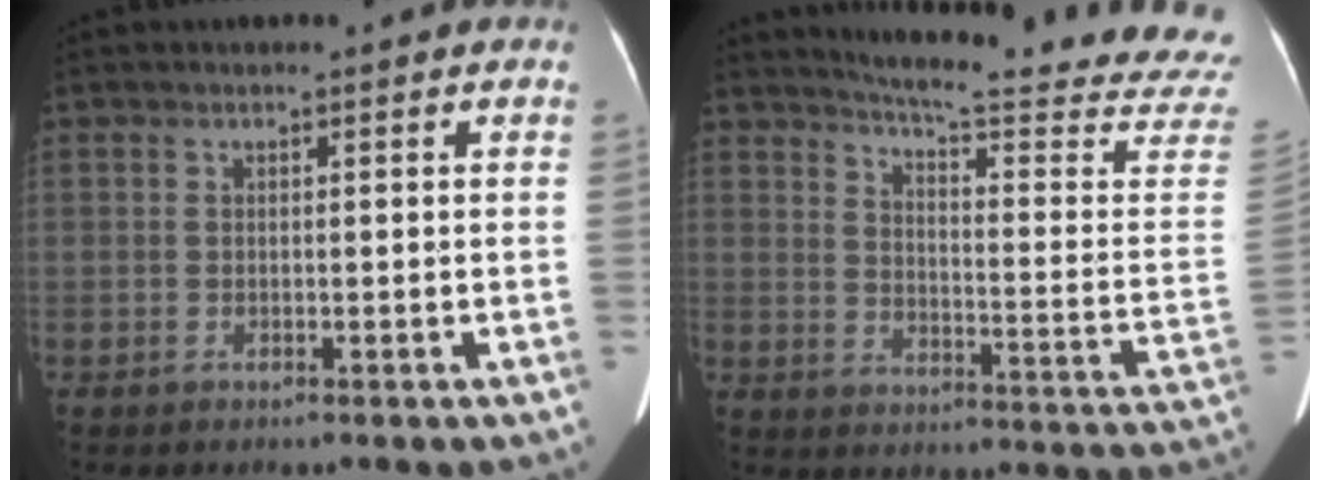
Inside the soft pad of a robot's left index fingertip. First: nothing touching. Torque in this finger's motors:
{"motor_torque": [0.49, -1.22, 0.05, 0.06]}